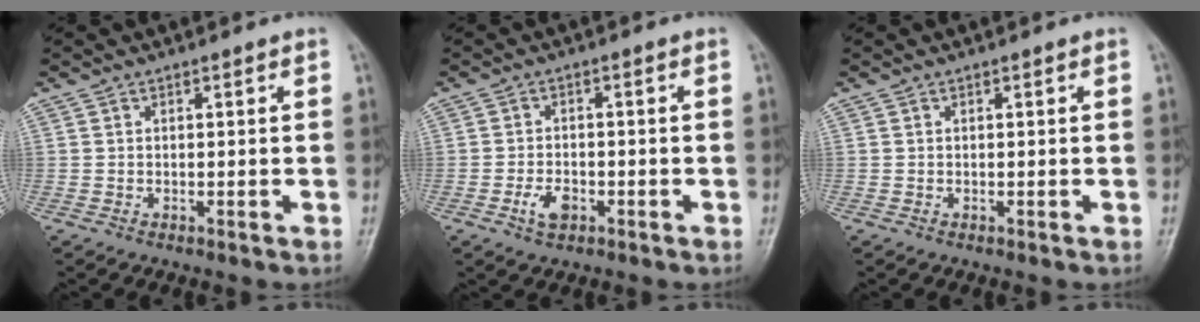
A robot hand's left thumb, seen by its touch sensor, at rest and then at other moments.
{"total": 3.8, "force": [-1.7, 2.2, 2.5], "torque": [-0.044, 0.008, -0.031]}
{"total": 0.0}